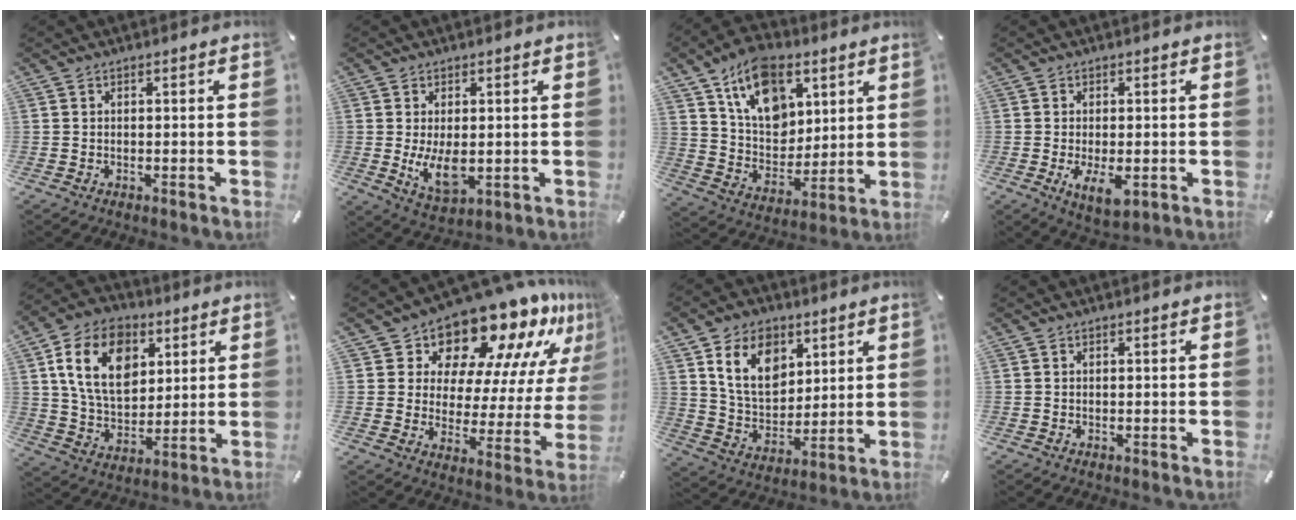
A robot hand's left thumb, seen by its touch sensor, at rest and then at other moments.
{"total": 8.2, "force": [-0.2, 4.5, 6.9], "torque": [-0.127, -0.016, -0.005]}
{"total": 15.5, "force": [8.5, 10.5, 7.5], "torque": [-0.129, -0.037, 0.163]}
{"total": 5.9, "force": [-1.2, 2.9, 5.0], "torque": [-0.090, -0.012, -0.023]}
{"total": 15.9, "force": [5.6, 11.3, 9.8], "torque": [-0.188, -0.006, 0.100]}
{"total": 16.6, "force": [14.6, 6.1, 5.0], "torque": [-0.076, -0.138, 0.240]}
{"total": 13.1, "force": [6.4, 9.4, 6.5], "torque": [-0.122, -0.019, 0.121]}
{"total": 0.0}